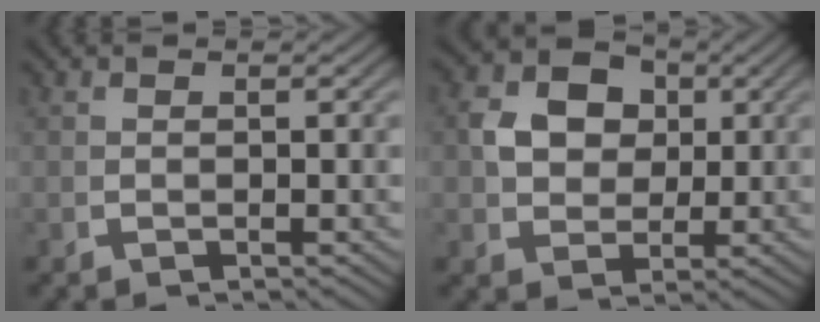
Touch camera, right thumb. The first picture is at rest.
{"total": 6.5, "force": [1.6, 5.2, 3.7], "torque": [-0.089, -0.021, 0.041]}